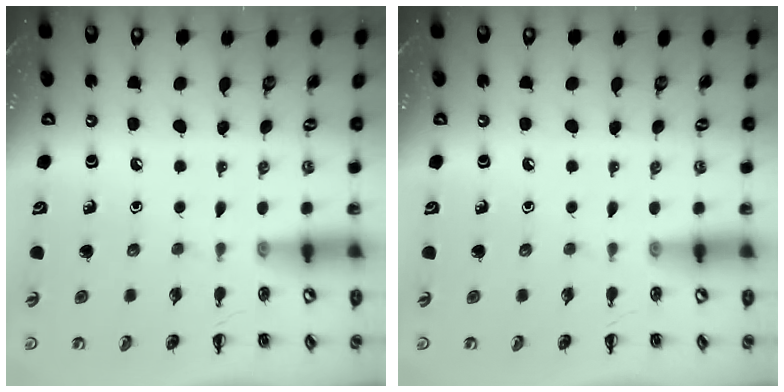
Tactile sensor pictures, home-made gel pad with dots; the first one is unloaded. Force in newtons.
{"total": 0.0}